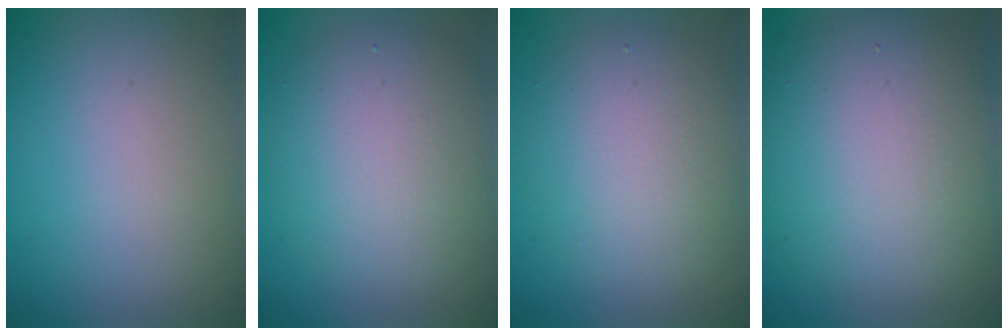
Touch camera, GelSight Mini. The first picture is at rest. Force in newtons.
{"total": 5.8, "press": 5.8, "slide": 0.2}
{"total": 5.3, "press": 5.3, "slide": 0.3}
{"total": 10.3, "press": 10.2, "slide": 0.6}